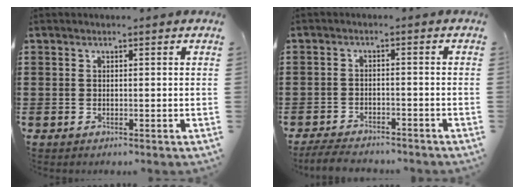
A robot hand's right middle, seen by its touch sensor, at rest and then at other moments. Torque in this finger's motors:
{"motor_torque": [0.09, -0.04, 0.04, 0.01]}